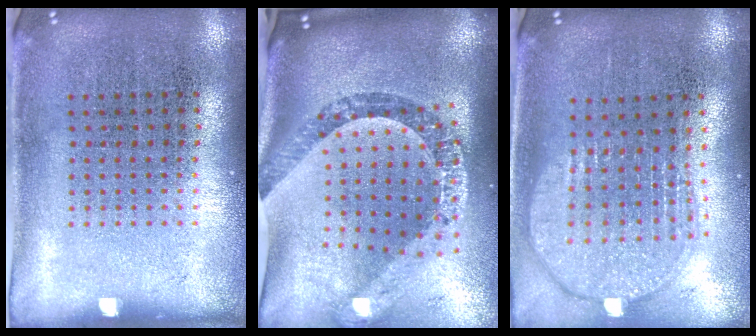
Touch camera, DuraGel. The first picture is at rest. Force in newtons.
{"total": 2.6, "press": 2.0, "slide": 1.6}
{"total": 2.0, "press": 1.6, "slide": 1.1}